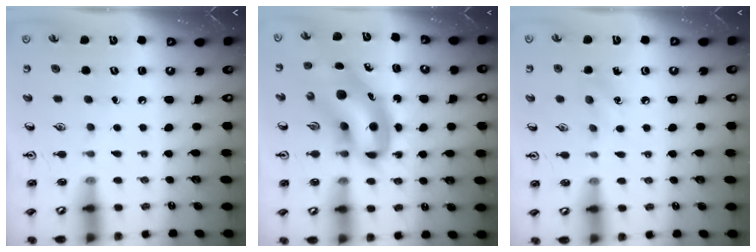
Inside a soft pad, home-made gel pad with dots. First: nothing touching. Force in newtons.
{"total": 10.0, "press": 9.6, "slide": 2.8}
{"total": 4.8, "press": 4.6, "slide": 1.4}